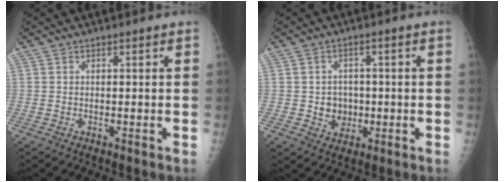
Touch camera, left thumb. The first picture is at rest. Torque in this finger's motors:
{"motor_torque": [0.00, 0.01, 0.01, -0.03, 0.00]}